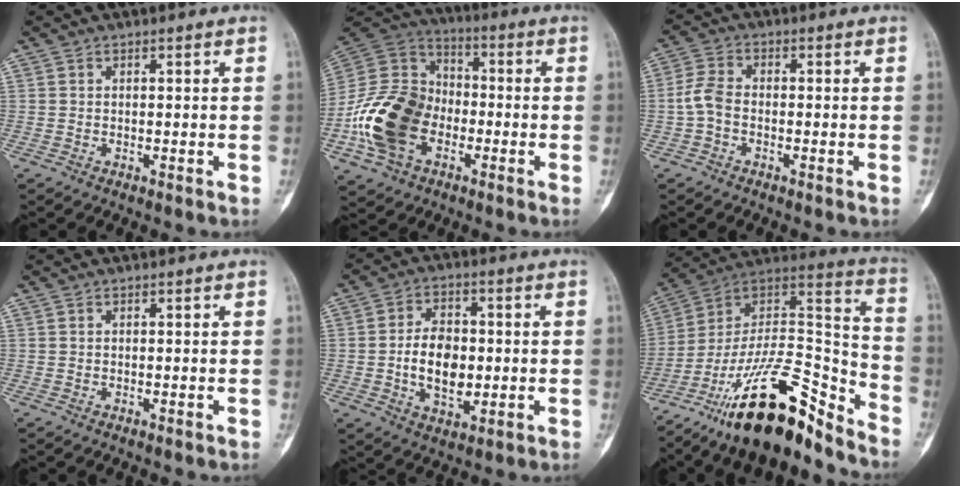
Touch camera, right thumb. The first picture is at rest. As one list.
[{"total": 19.4, "force": [-5.7, 13.9, 12.3], "torque": [-0.226, 0.047, -0.108]}, {"total": 4.4, "force": [-1.1, 2.8, 3.2], "torque": [-0.069, 0.014, -0.031]}, {"total": 0.0}, {"total": 10.2, "force": [-0.8, 6.5, 7.8], "torque": [-0.107, 0.004, -0.015]}, {"total": 25.0, "force": [-18.0, 7.5, 15.5], "torque": [-0.247, 0.108, -0.313]}]